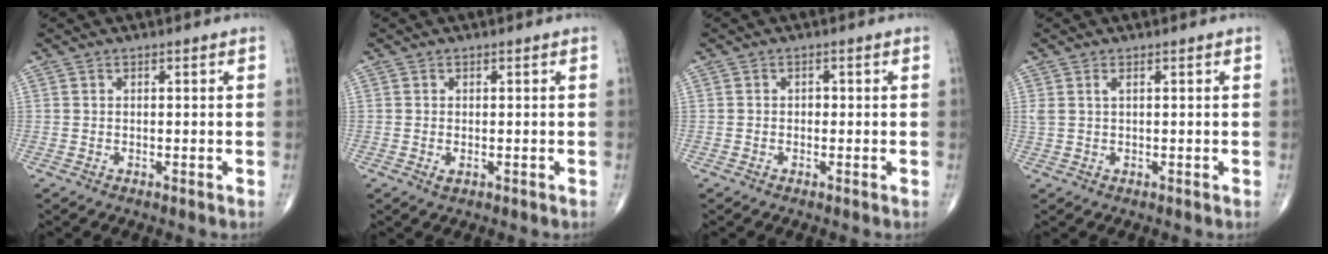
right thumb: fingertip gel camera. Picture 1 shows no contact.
{"total": 0.8, "force": [-0.2, 0.5, 0.6], "torque": [-0.011, -0.002, -0.002]}
{"total": 0.8, "force": [-0.2, 0.7, 0.5], "torque": [0.000, 0.003, -0.008]}
{"total": 1.5, "force": [0.7, 0.5, 1.3], "torque": [-0.038, 0.012, 0.020]}